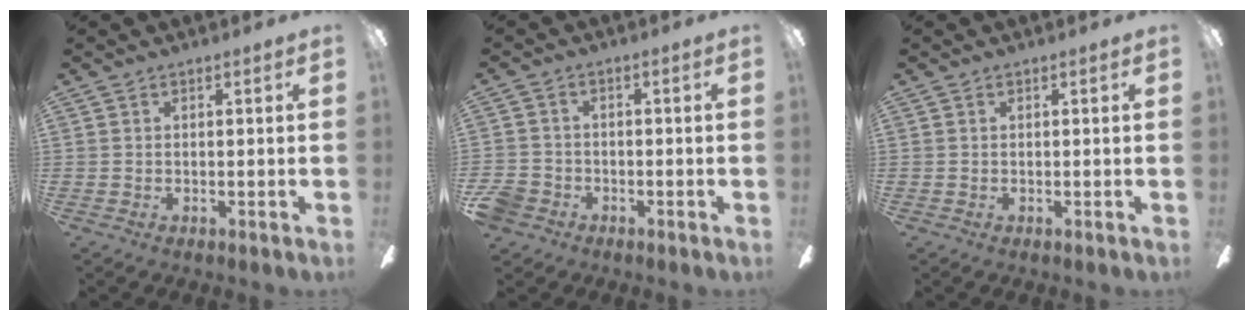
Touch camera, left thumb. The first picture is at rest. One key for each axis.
{"total": 4.4, "fx": -2.4, "fy": 3.5, "fz": 1.3, "tx": -0.039, "ty": 0.012, "tz": -0.047}
{"total": 0.0}